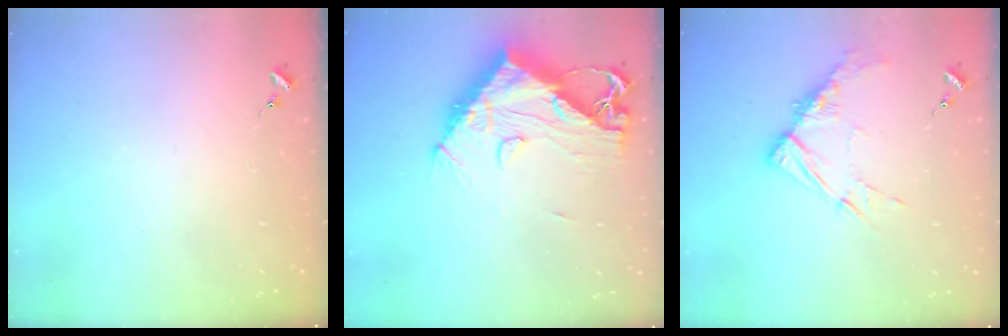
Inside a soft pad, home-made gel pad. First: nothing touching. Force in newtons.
{"total": 15.8, "press": 15.7, "slide": 1.7}
{"total": 11.3, "press": 11.2, "slide": 1.1}